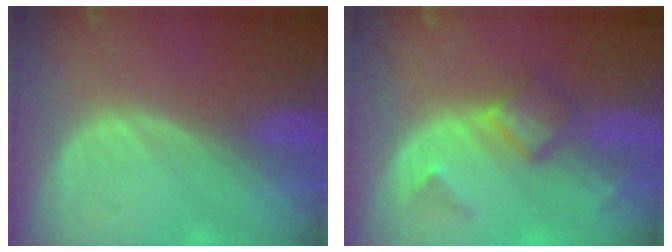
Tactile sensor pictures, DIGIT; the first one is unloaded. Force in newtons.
{"total": 4.9, "press": 4.8, "slide": 0.9}